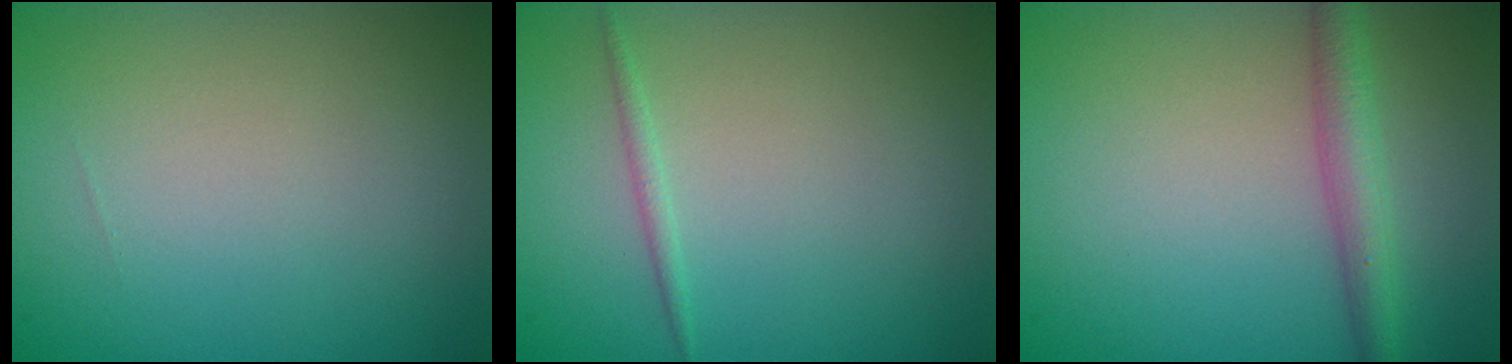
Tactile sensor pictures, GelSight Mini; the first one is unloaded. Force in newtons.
{"total": 0.8, "press": 0.8, "slide": 0.0}
{"total": 3.2, "press": 3.2, "slide": 0.1}